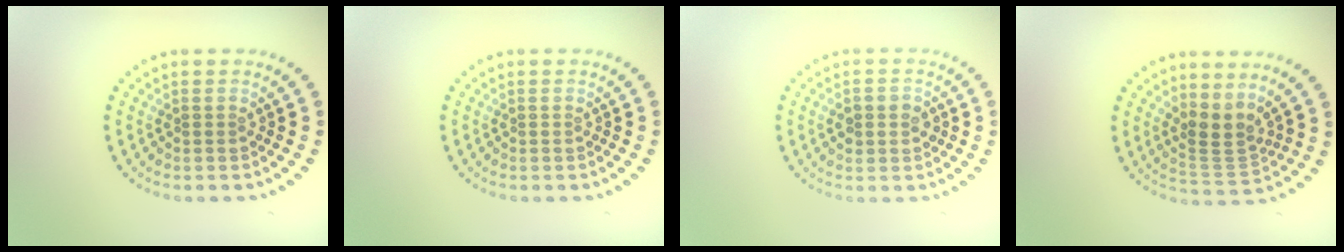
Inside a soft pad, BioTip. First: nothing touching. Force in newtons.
{"total": 0.0}
{"total": 2.1, "press": 2.1, "slide": 0.1}
{"total": 2.8, "press": 1.9, "slide": 2.1}